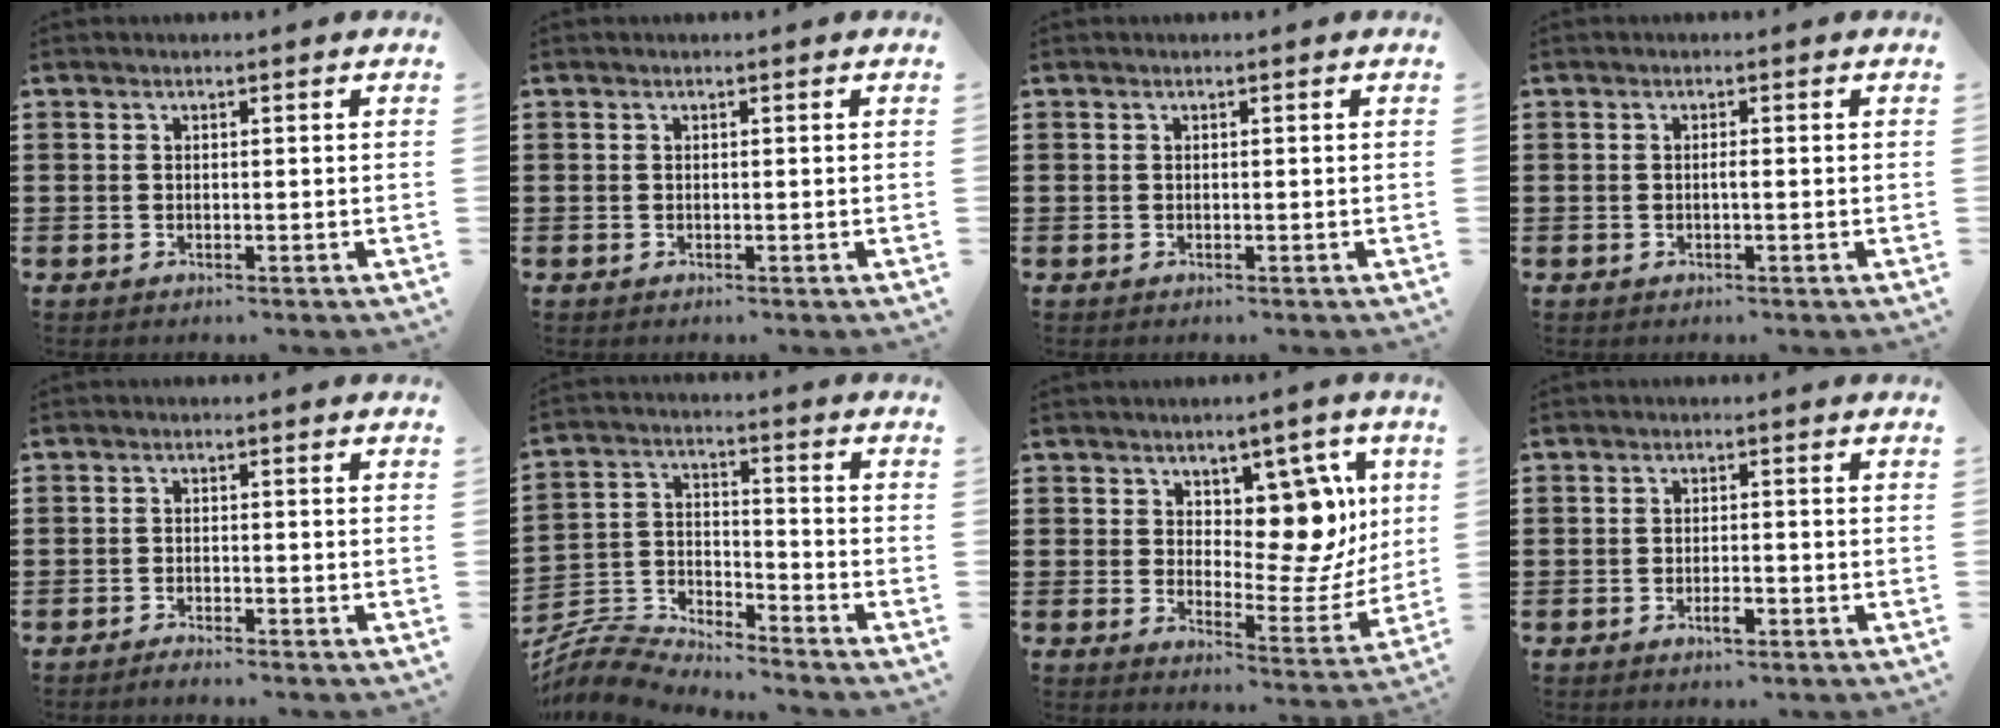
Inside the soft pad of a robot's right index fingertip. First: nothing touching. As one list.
[{"total": 0.0}, {"total": 0.0}, {"total": 0.8, "force": [-0.2, 0.0, 0.7], "torque": [-0.014, -0.004, -0.004]}, {"total": 1.3, "force": [-1.3, 0.0, 0.1], "torque": [-0.004, 0.002, -0.026]}, {"total": 6.1, "force": [-6.1, 0.7, 0.6], "torque": [-0.035, -0.004, -0.129]}, {"total": 10.4, "force": [4.7, 6.4, 6.7], "torque": [-0.094, -0.030, 0.082]}, {"total": 2.4, "force": [-1.2, 0.7, 1.9], "torque": [-0.035, 0.001, -0.021]}]